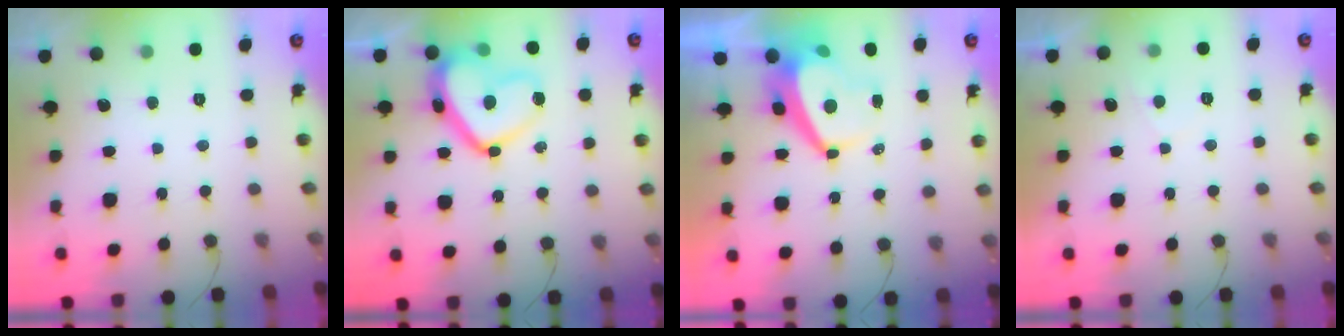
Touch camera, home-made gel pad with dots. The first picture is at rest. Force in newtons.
{"total": 16.7, "press": 16.7, "slide": 1.5}
{"total": 6.1, "press": 6.1, "slide": 0.7}
{"total": 0.8, "press": 0.6, "slide": 0.6}